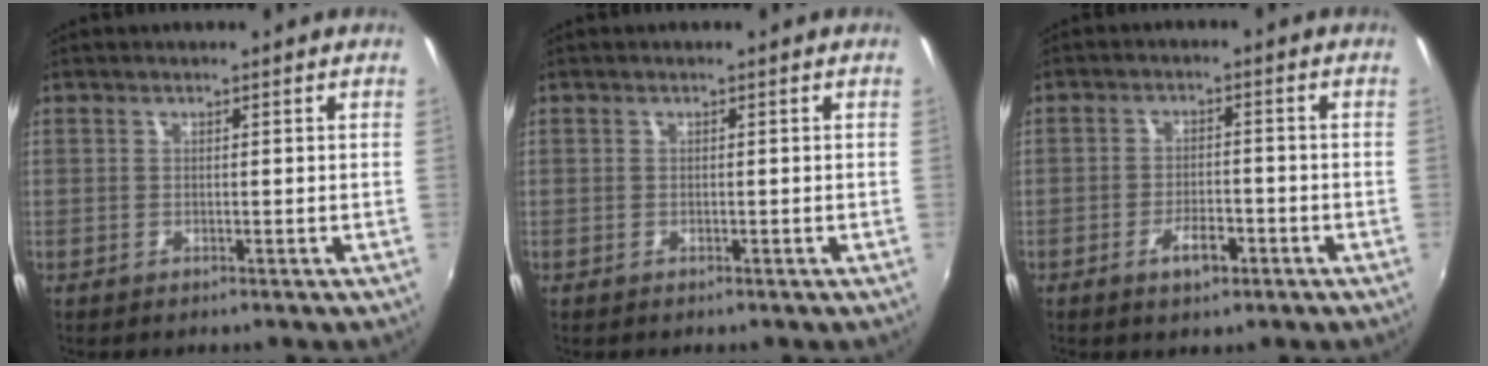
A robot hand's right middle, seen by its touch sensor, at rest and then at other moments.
{"total": 0.0}
{"total": 4.5, "force": [-2.5, 1.9, 3.2], "torque": [-0.065, -0.002, -0.040]}